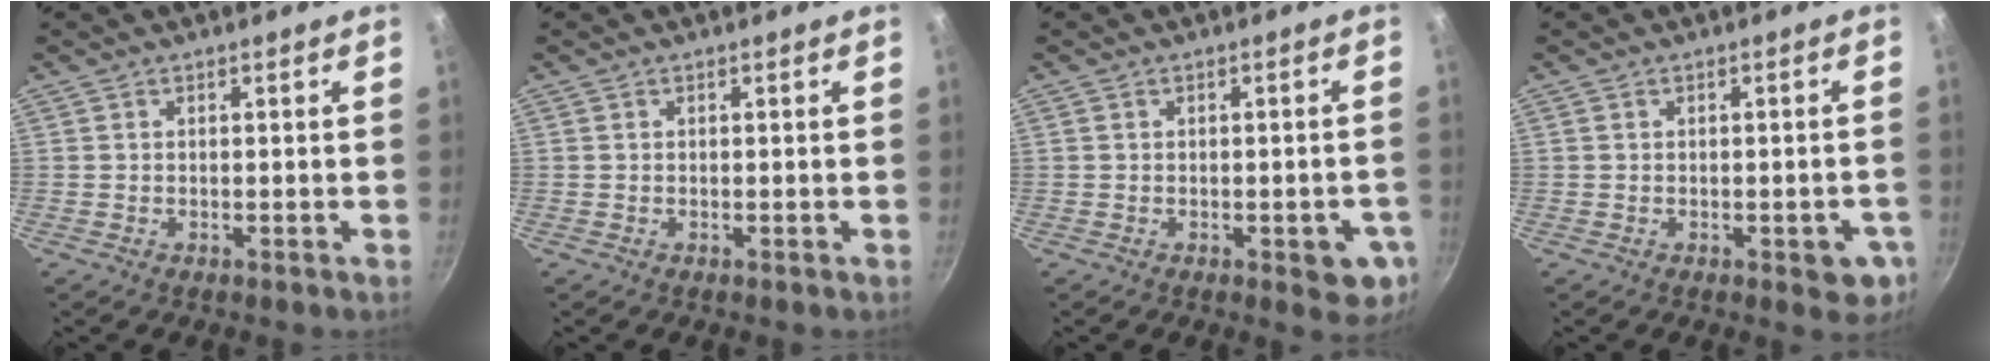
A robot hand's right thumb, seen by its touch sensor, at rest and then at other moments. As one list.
[{"total": 0.0}, {"total": 6.5, "force": [-2.0, 2.8, 5.6], "torque": [-0.042, 0.004, -0.022]}, {"total": 5.5, "force": [-1.7, 2.6, 4.5], "torque": [-0.029, 0.007, -0.019]}]